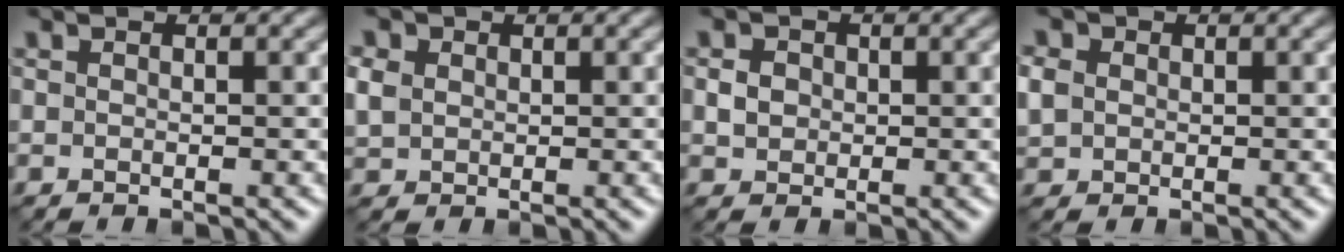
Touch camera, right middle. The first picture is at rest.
{"total": 2.9, "force": [0.8, 2.4, 1.3], "torque": [-0.054, 0.017, 0.014]}
{"total": 1.6, "force": [0.2, 1.4, 0.7], "torque": [-0.014, 0.002, 0.000]}
{"total": 2.9, "force": [0.5, 2.5, 1.3], "torque": [-0.052, 0.016, 0.010]}